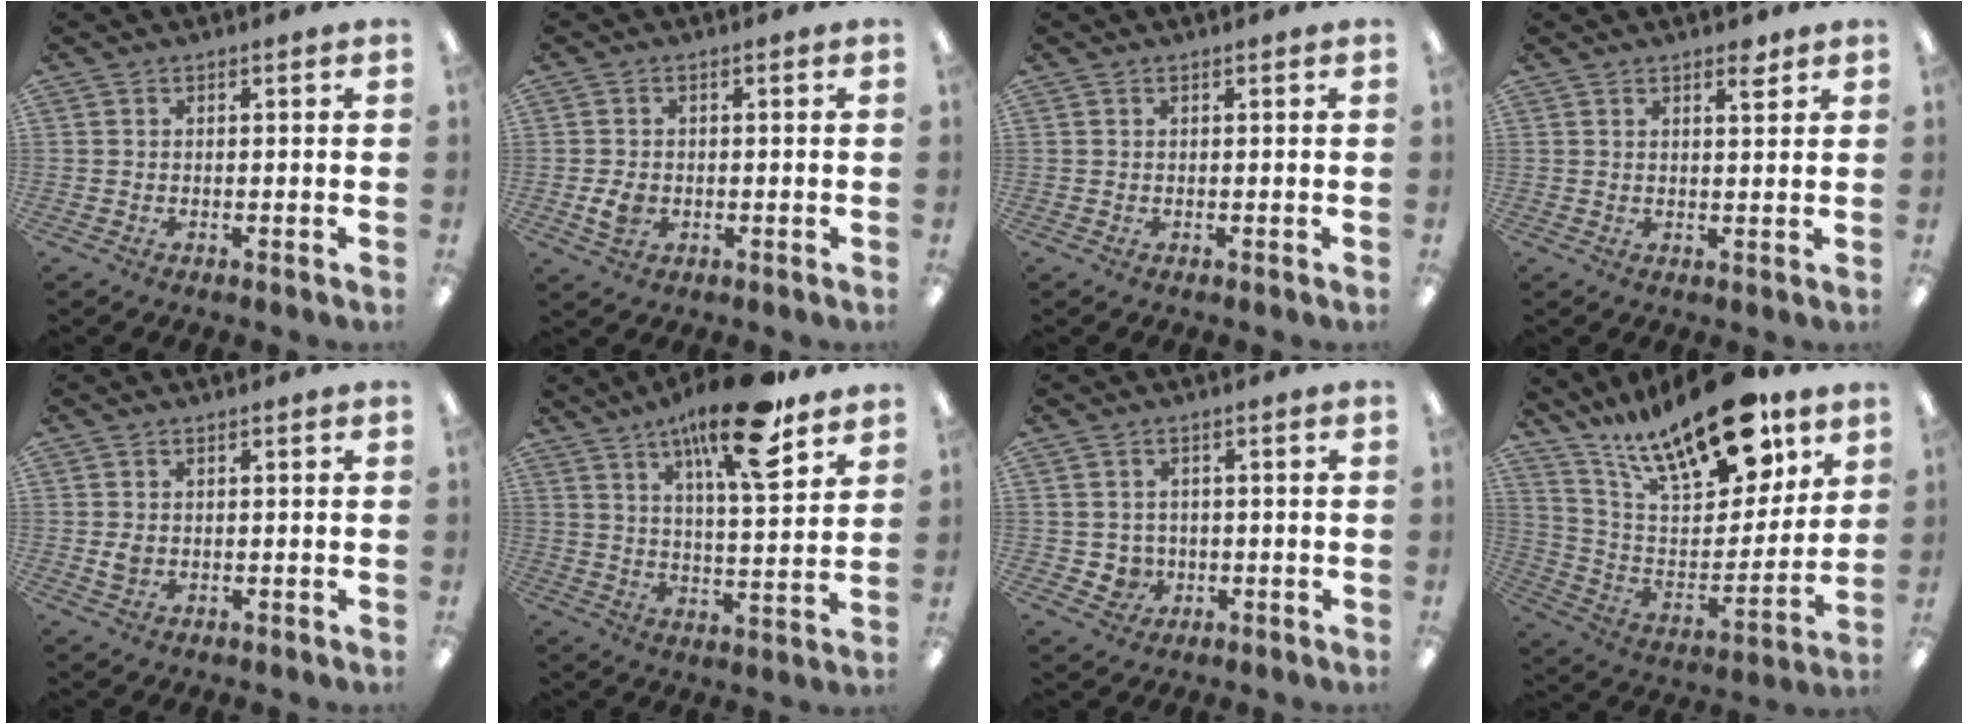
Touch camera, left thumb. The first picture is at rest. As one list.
[{"total": 3.6, "force": [-0.6, 2.7, 2.3], "torque": [-0.037, -0.001, -0.011]}, {"total": 0.0}, {"total": 3.5, "force": [2.6, 1.0, 2.0], "torque": [-0.021, -0.013, 0.041]}, {"total": 2.1, "force": [0.3, 1.6, 1.3], "torque": [-0.018, 0.000, 0.003]}, {"total": 17.8, "force": [11.7, 4.7, 12.5], "torque": [-0.202, -0.054, 0.184]}, {"total": 3.5, "force": [-0.1, 3.4, 0.9], "torque": [-0.021, -0.001, -0.003]}, {"total": 23.8, "force": [16.7, 9.3, 14.3], "torque": [-0.232, -0.099, 0.285]}]